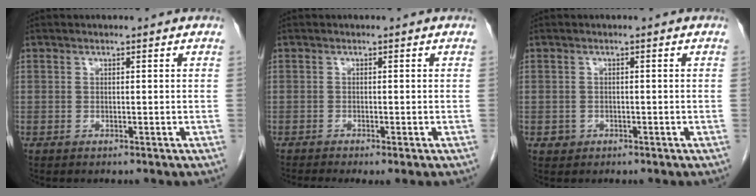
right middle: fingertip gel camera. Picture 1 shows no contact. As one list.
[{"total": 3.9, "force": [-2.9, 0.4, 2.5], "torque": [-0.033, -0.010, -0.045]}, {"total": 1.1, "force": [-0.5, 1.0, 0.1], "torque": [-0.001, 0.004, -0.006]}]